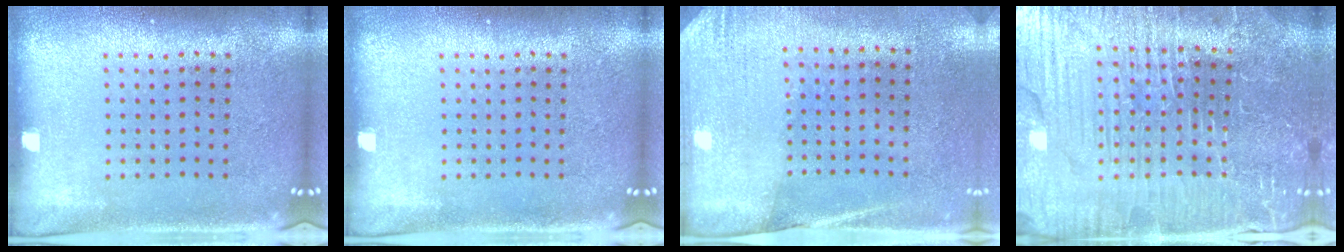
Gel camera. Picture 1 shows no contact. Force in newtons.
{"total": 0.0}
{"total": 2.6, "press": 2.3, "slide": 1.3}
{"total": 4.8, "press": 4.7, "slide": 1.1}